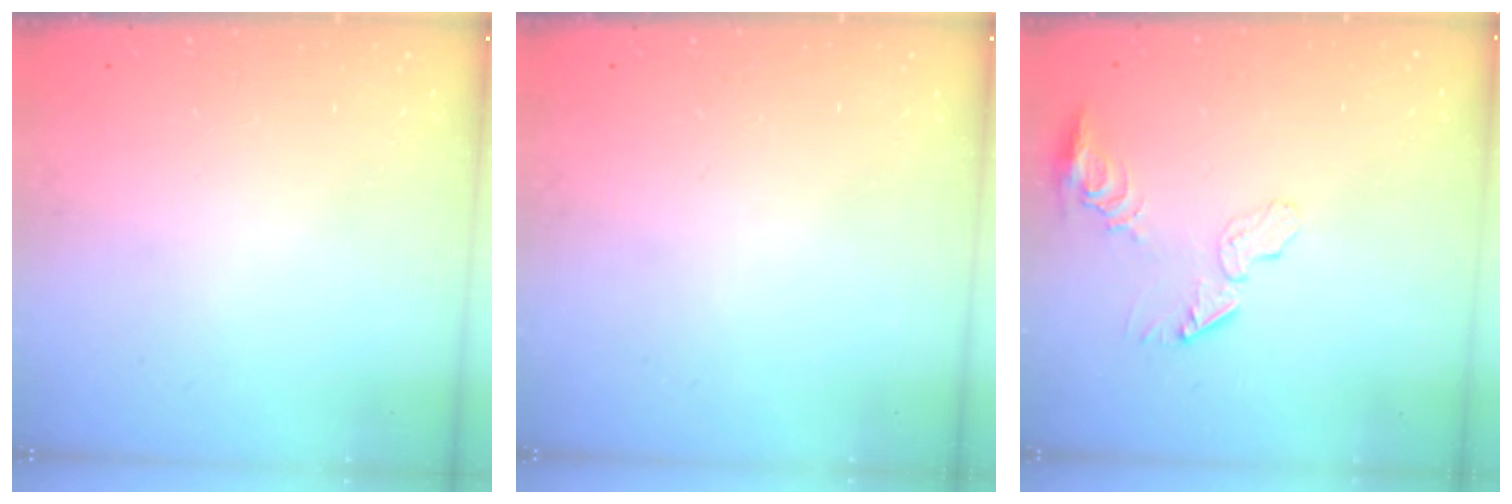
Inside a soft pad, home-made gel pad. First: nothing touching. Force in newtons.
{"total": 0.0}
{"total": 8.1, "press": 8.1, "slide": 0.5}